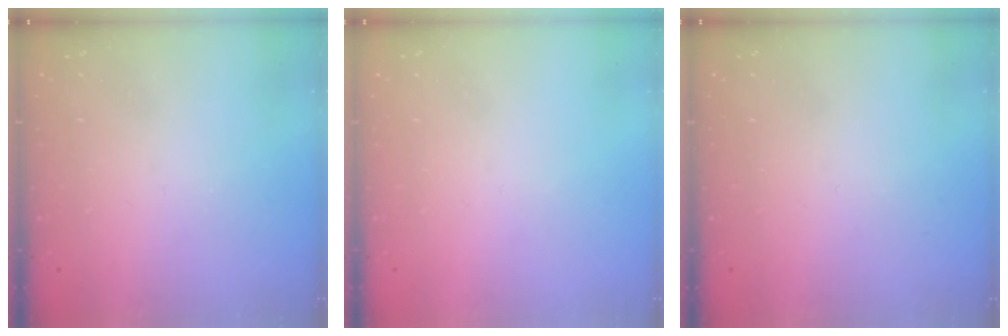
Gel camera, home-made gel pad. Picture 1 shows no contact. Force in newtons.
{"total": 0.0}
{"total": 0.0}